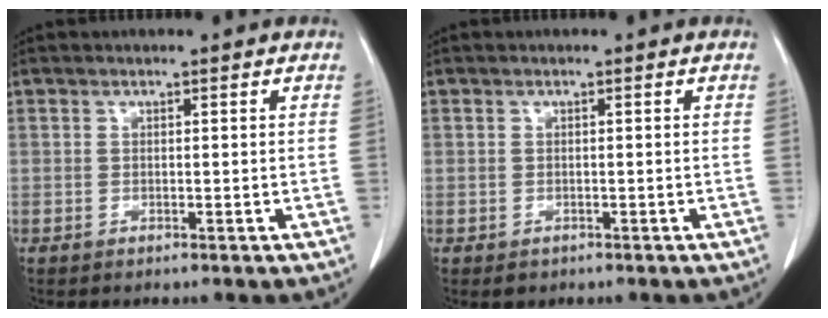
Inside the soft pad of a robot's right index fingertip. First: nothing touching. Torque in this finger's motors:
{"motor_torque": [-0.73, 0.20, -0.25, -0.12]}